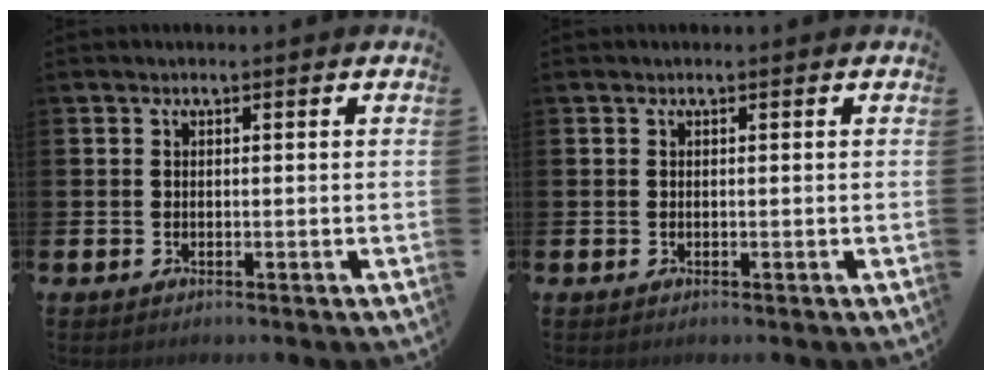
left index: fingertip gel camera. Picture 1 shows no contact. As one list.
[{"total": 0.0}]